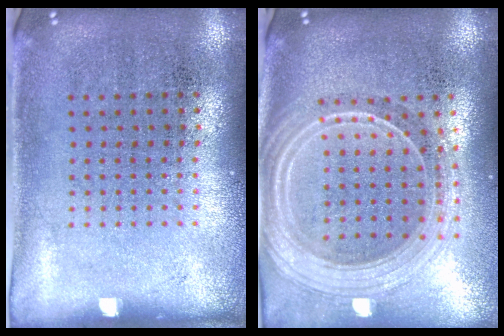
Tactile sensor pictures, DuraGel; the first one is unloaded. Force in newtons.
{"total": 2.6, "press": 2.2, "slide": 1.4}